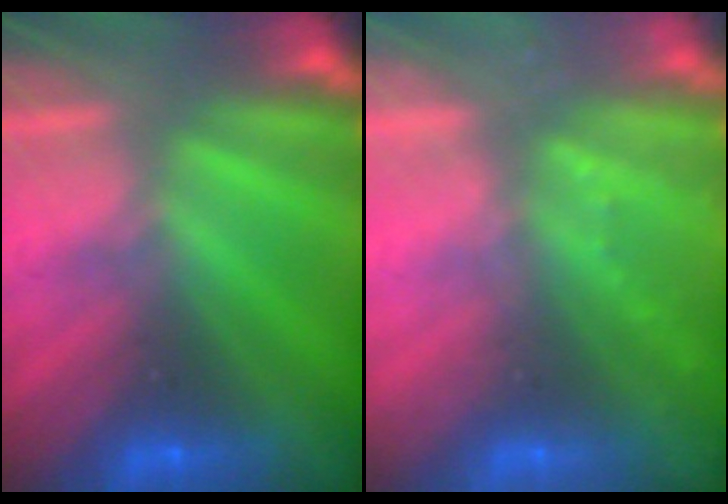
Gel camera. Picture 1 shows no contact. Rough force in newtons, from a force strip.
{"total": 2.3}